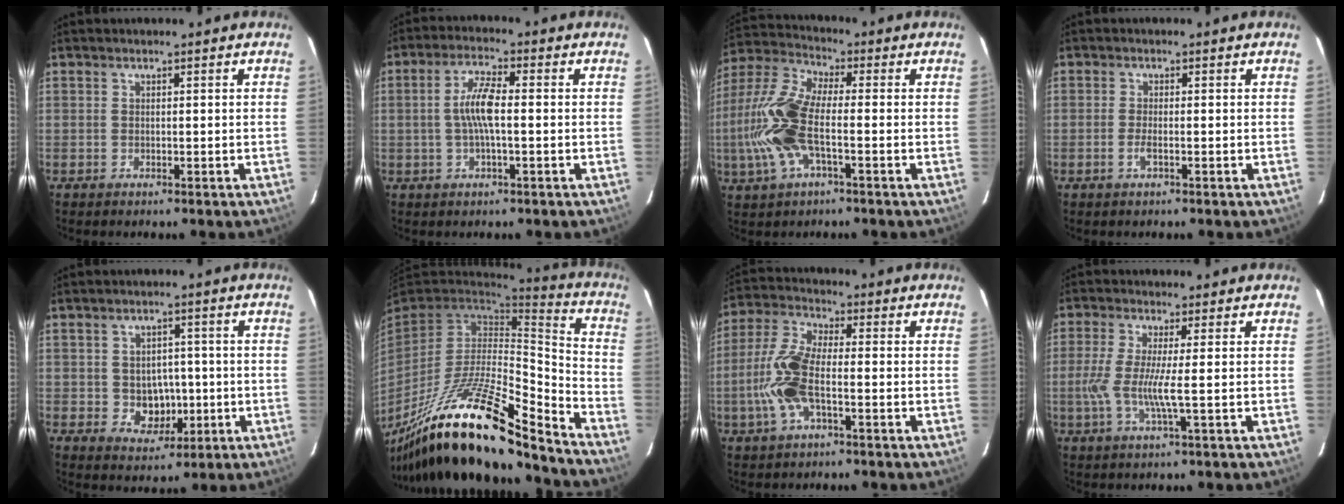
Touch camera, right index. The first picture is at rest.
{"total": 6.2, "force": [-0.4, 1.2, 6.0], "torque": [-0.117, 0.008, -0.008]}
{"total": 14.7, "force": [-2.9, 5.4, 13.3], "torque": [-0.299, 0.004, -0.063]}
{"total": 1.8, "force": [-0.8, 0.4, 1.6], "torque": [-0.035, -0.002, -0.016]}
{"total": 6.0, "force": [-0.8, 5.3, 2.7], "torque": [-0.053, 0.007, 0.006]}
{"total": 27.8, "force": [-19.6, 5.7, 18.9], "torque": [-0.336, -0.042, -0.336]}
{"total": 10.9, "force": [-2.8, 3.8, 9.8], "torque": [-0.223, 0.005, -0.061]}
{"total": 6.2, "force": [-1.0, -0.5, 6.1], "torque": [-0.143, -0.008, -0.022]}